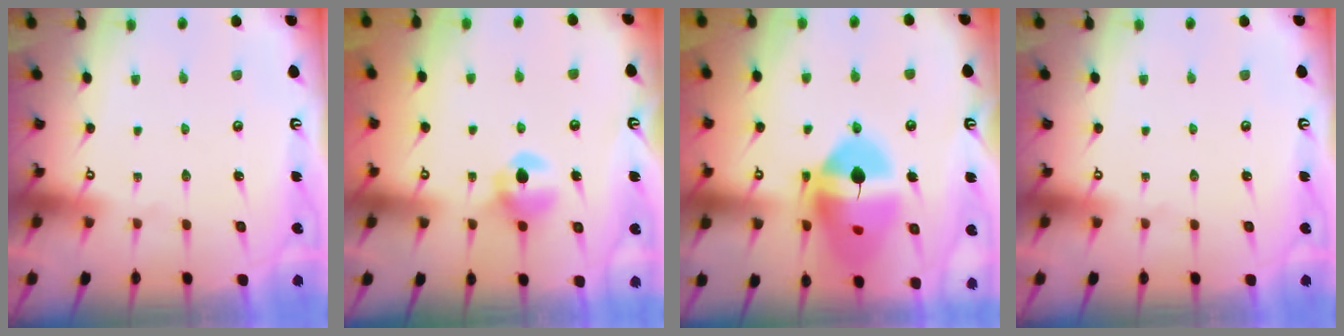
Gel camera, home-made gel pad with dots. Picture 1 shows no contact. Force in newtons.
{"total": 7.3, "press": 7.3, "slide": 0.6}
{"total": 17.3, "press": 17.2, "slide": 1.7}
{"total": 0.0}